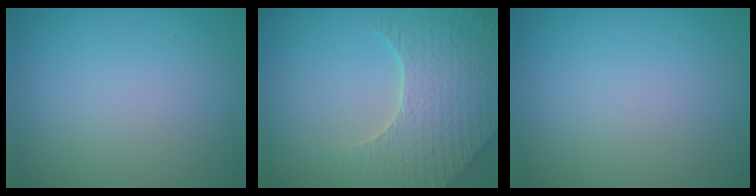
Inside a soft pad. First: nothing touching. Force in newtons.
{"total": 4.9, "press": 4.7, "slide": 1.1}
{"total": 0.0}